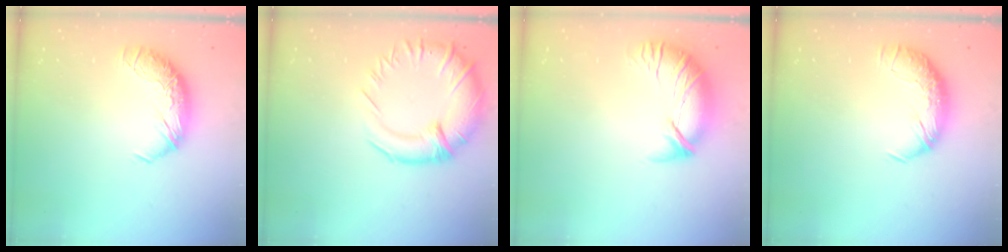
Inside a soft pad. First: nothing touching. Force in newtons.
{"total": 6.1, "press": 4.8, "slide": 3.7}
{"total": 3.3, "press": 2.4, "slide": 2.4}
{"total": 1.7, "press": 0.6, "slide": 1.6}